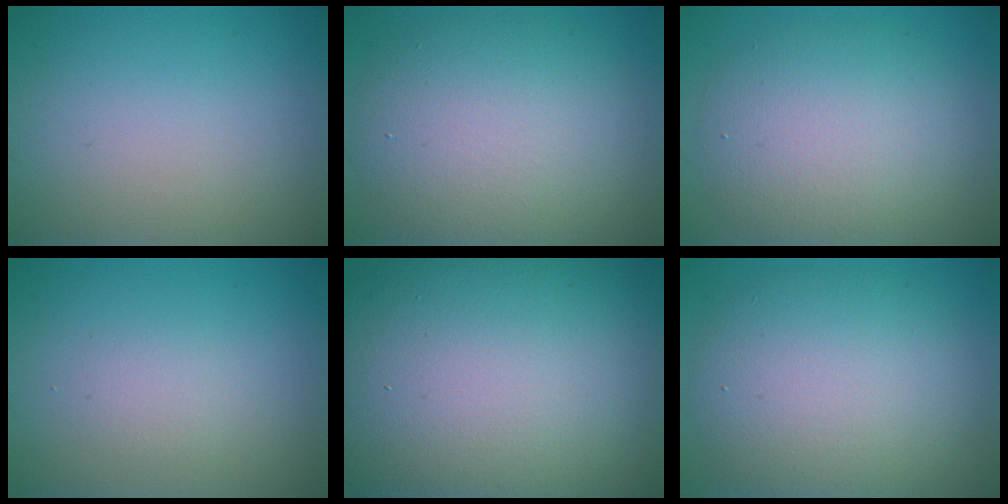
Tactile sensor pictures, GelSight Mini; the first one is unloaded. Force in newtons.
{"total": 9.4, "press": 9.3, "slide": 1.0}
{"total": 7.1, "press": 7.1, "slide": 0.5}
{"total": 1.5, "press": 1.4, "slide": 0.1}
{"total": 20.8, "press": 20.8, "slide": 0.9}
{"total": 9.3, "press": 9.3, "slide": 0.4}